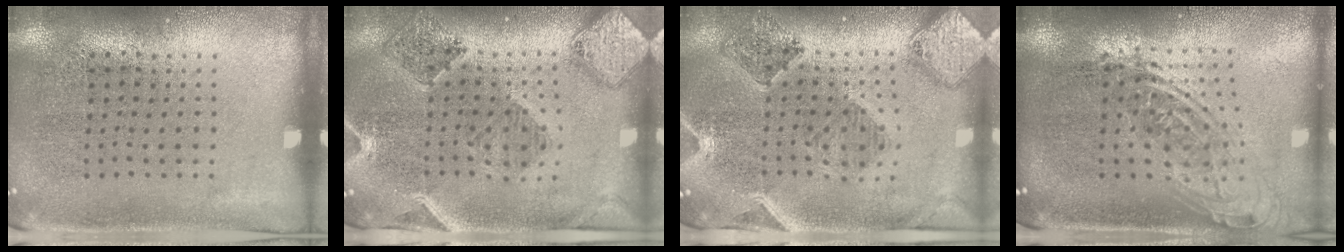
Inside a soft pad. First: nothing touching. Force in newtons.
{"total": 1.5, "press": 1.5, "slide": 0.2}
{"total": 1.5, "press": 1.4, "slide": 0.4}
{"total": 2.0, "press": 1.5, "slide": 1.2}